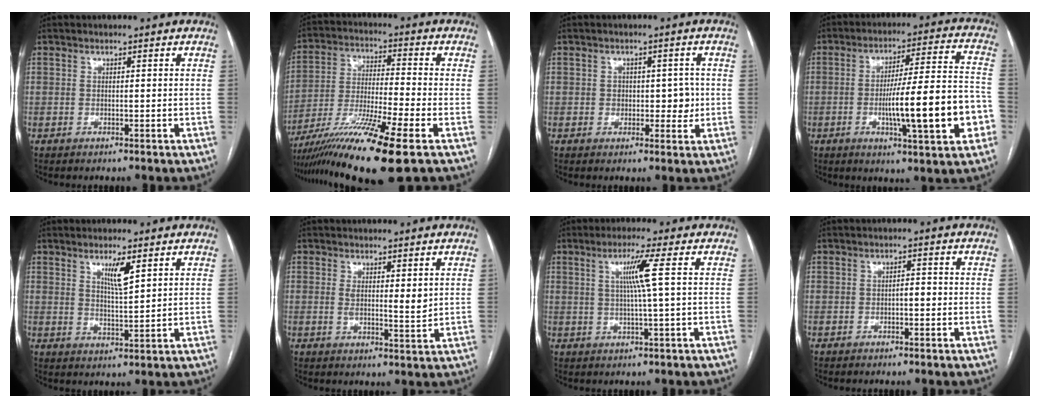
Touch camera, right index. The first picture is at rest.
{"total": 16.1, "force": [-10.0, -0.5, 12.5], "torque": [-0.235, -0.034, -0.176]}
{"total": 4.1, "force": [-0.1, 2.7, 3.0], "torque": [-0.028, 0.009, 0.003]}
{"total": 16.6, "force": [-4.3, 1.8, 16.0], "torque": [-0.240, 0.013, -0.060]}
{"total": 4.5, "force": [2.4, 0.4, 3.8], "torque": [-0.066, -0.007, 0.043]}
{"total": 3.7, "force": [1.1, 1.0, 3.4], "torque": [-0.054, -0.012, 0.021]}
{"total": 5.2, "force": [1.2, -1.3, 4.9], "torque": [-0.096, 0.000, 0.024]}
{"total": 1.4, "force": [-0.4, 0.5, 1.2], "torque": [-0.014, 0.005, -0.008]}